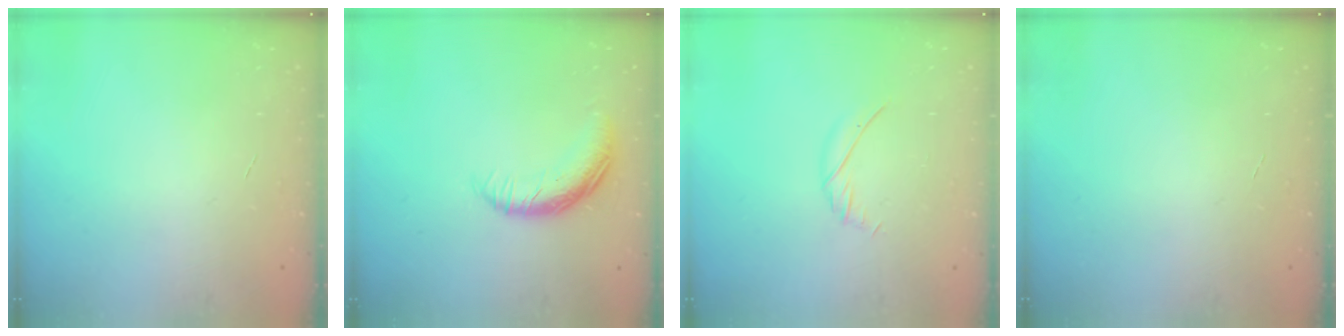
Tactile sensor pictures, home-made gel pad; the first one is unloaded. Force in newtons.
{"total": 11.5, "press": 11.5, "slide": 0.5}
{"total": 5.4, "press": 5.3, "slide": 0.6}
{"total": 0.0}